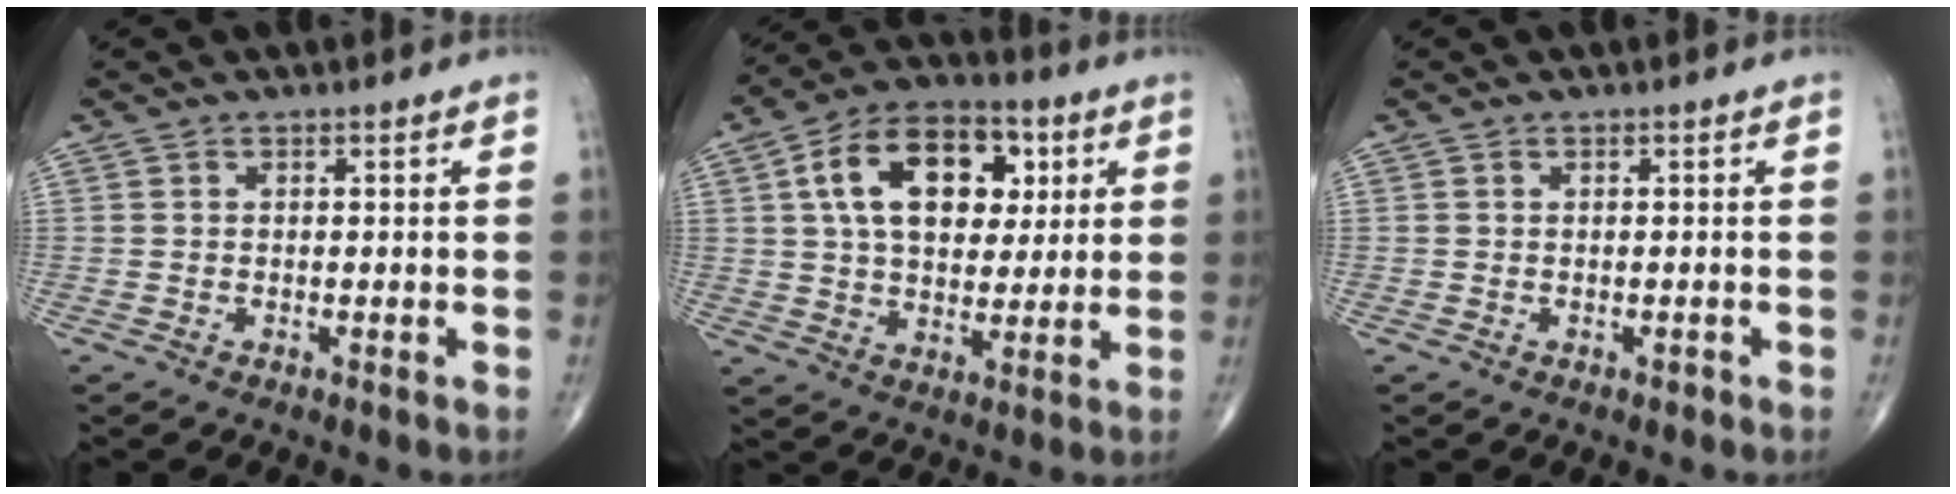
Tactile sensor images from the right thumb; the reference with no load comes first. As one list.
[{"total": 18.1, "force": [5.2, 11.5, 13.0], "torque": [-0.180, 0.006, 0.082]}, {"total": 0.5, "force": [-0.2, 0.4, 0.4], "torque": [-0.002, 0.000, -0.003]}]